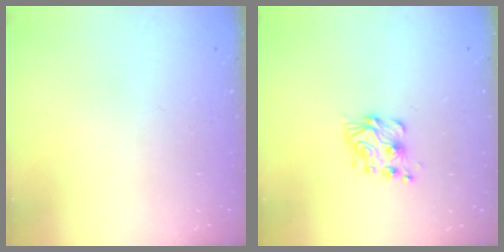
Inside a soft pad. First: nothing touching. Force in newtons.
{"total": 8.1, "press": 8.1, "slide": 0.4}